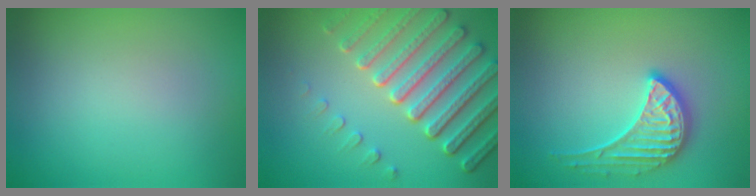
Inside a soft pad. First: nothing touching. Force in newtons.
{"total": 7.6, "press": 5.7, "slide": 5.1}
{"total": 3.3, "press": 3.1, "slide": 1.2}